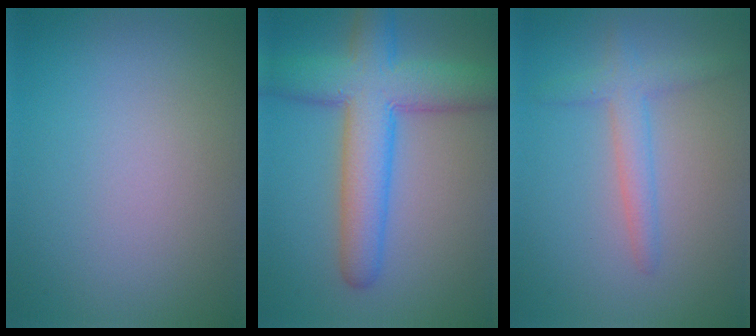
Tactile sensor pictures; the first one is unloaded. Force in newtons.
{"total": 8.5, "press": 8.4, "slide": 0.4}
{"total": 2.7, "press": 2.6, "slide": 0.1}